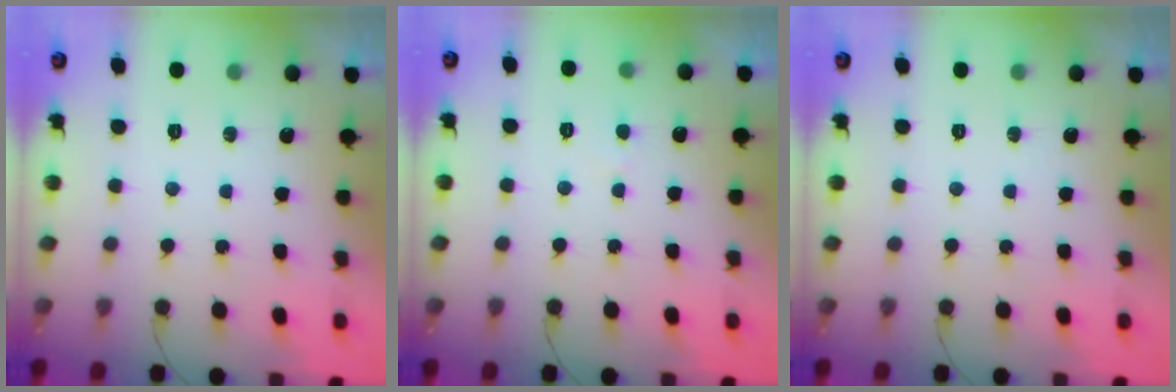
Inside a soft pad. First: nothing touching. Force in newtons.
{"total": 2.1, "press": 2.1, "slide": 0.1}
{"total": 0.0}